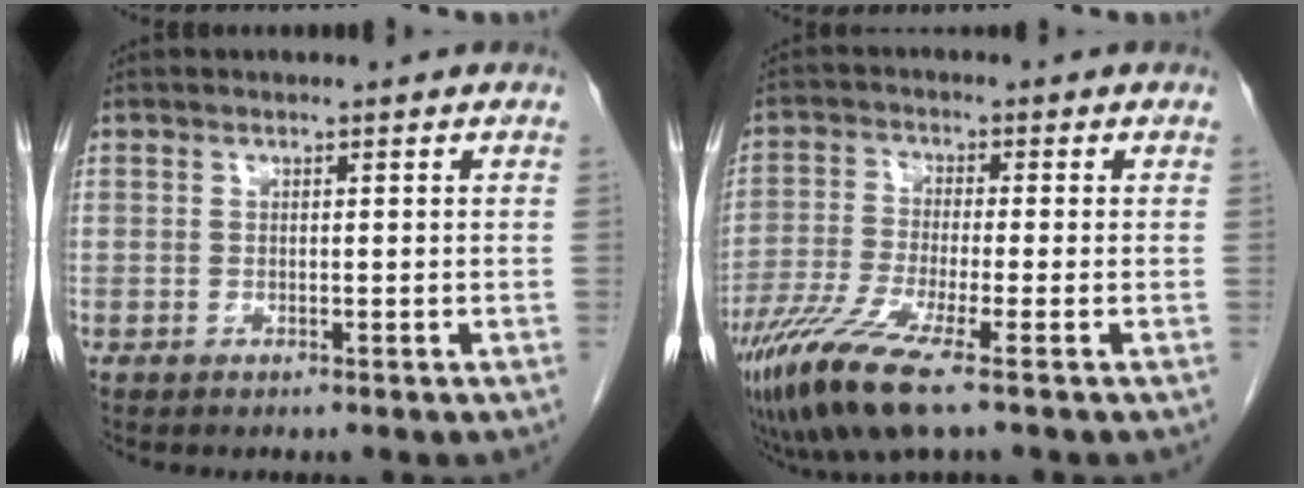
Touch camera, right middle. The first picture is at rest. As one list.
[{"total": 9.7, "force": [-5.7, 0.5, 7.8], "torque": [-0.166, -0.030, -0.111]}]